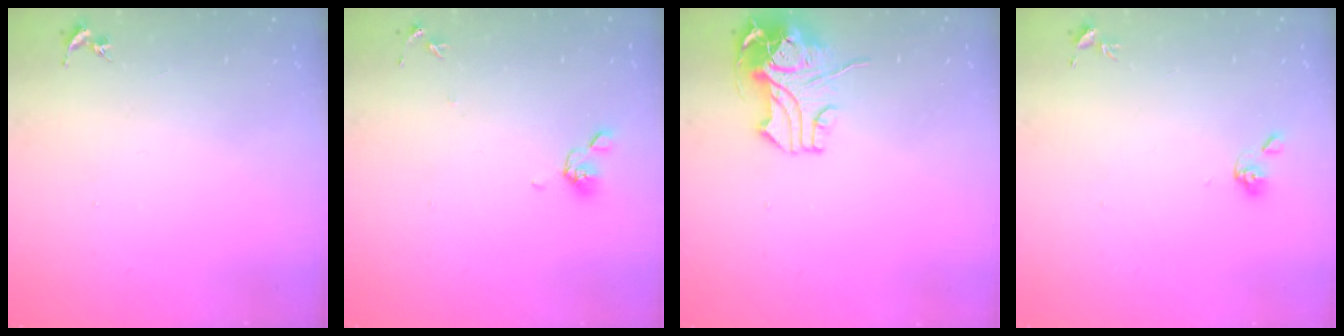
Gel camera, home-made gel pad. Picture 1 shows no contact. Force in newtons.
{"total": 7.1, "press": 6.8, "slide": 1.8}
{"total": 11.8, "press": 11.7, "slide": 2.1}
{"total": 4.8, "press": 4.8, "slide": 0.8}